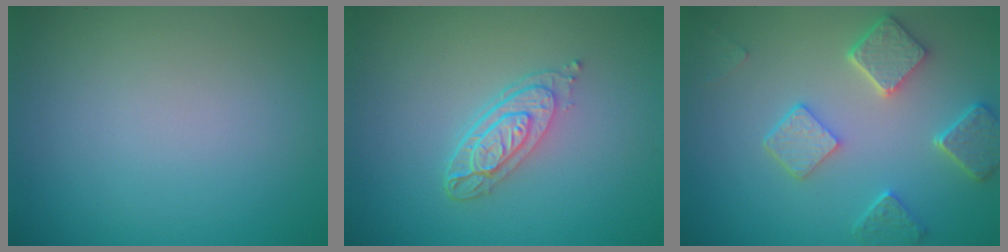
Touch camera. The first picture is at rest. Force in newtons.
{"total": 3.9, "press": 2.8, "slide": 2.6}
{"total": 5.0, "press": 4.0, "slide": 3.1}